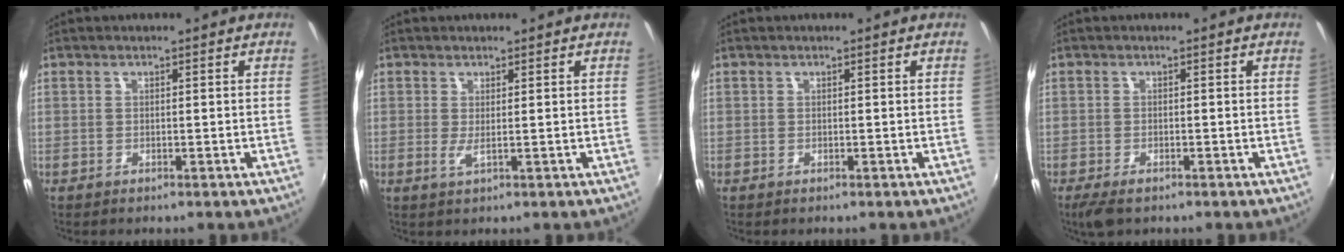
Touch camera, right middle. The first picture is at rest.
{"total": 1.5, "force": [0.2, 0.0, 1.5], "torque": [-0.028, -0.005, 0.002]}
{"total": 0.0}
{"total": 3.9, "force": [-2.6, 1.4, 2.4], "torque": [-0.056, -0.017, -0.046]}